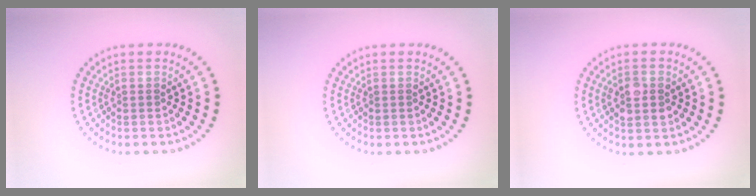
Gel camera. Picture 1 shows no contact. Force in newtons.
{"total": 0.0}
{"total": 2.6, "press": 2.6, "slide": 0.2}